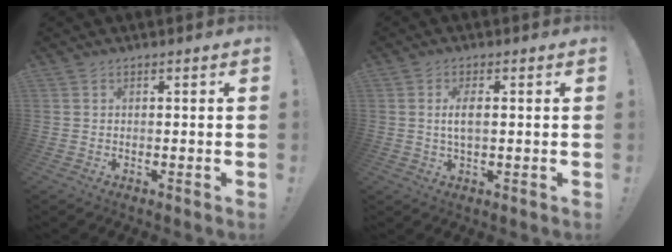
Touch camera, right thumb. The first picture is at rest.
{"total": 4.2, "force": [0.4, 1.6, 3.9], "torque": [-0.066, -0.003, 0.001]}